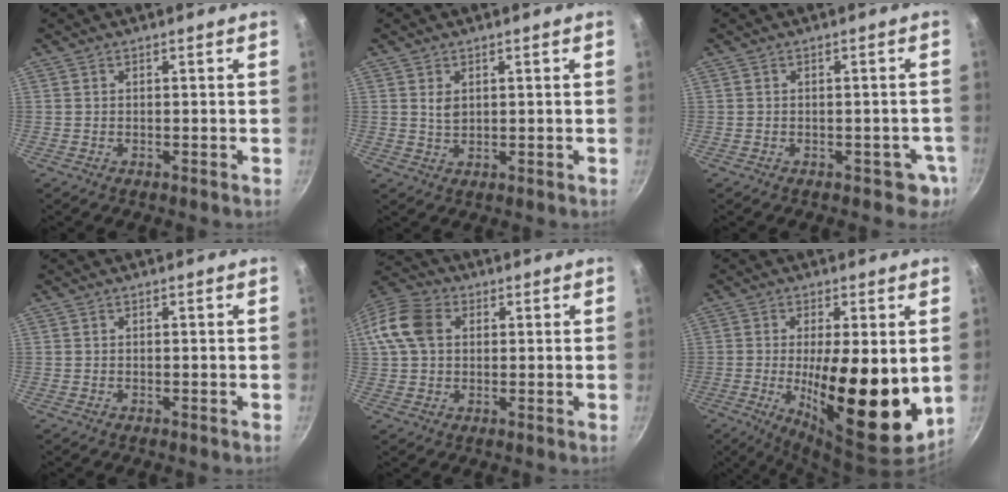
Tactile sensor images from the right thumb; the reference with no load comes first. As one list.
[{"total": 2.9, "force": [1.0, 1.9, 2.0], "torque": [-0.033, -0.006, 0.020]}, {"total": 3.4, "force": [-1.3, 2.7, 1.6], "torque": [0.015, 0.019, -0.003]}, {"total": 0.0}, {"total": 10.6, "force": [2.2, 7.8, 6.7], "torque": [-0.121, 0.019, 0.026]}, {"total": 18.1, "force": [-1.0, 5.7, 17.1], "torque": [-0.248, -0.027, -0.010]}]